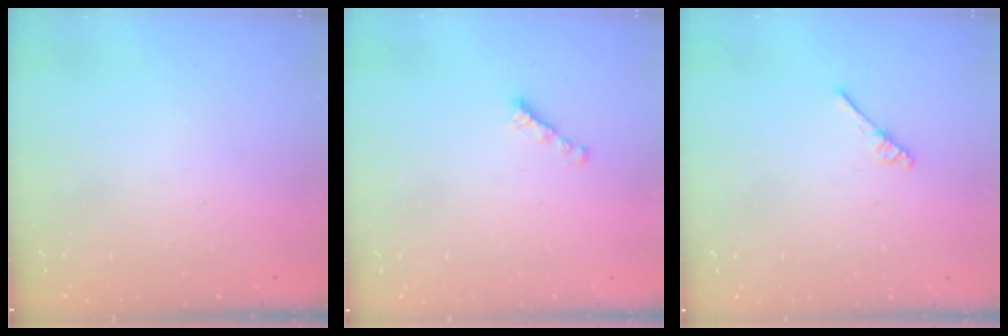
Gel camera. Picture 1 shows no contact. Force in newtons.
{"total": 2.8, "press": 2.7, "slide": 0.7}
{"total": 2.9, "press": 2.9, "slide": 0.3}